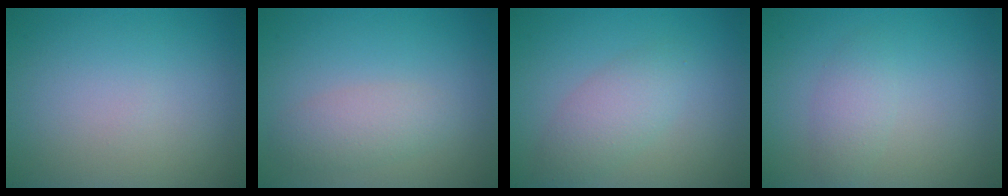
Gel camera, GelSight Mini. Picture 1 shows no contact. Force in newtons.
{"total": 2.4, "press": 2.4, "slide": 0.1}
{"total": 2.9, "press": 2.8, "slide": 0.3}
{"total": 1.7, "press": 1.7, "slide": 0.0}